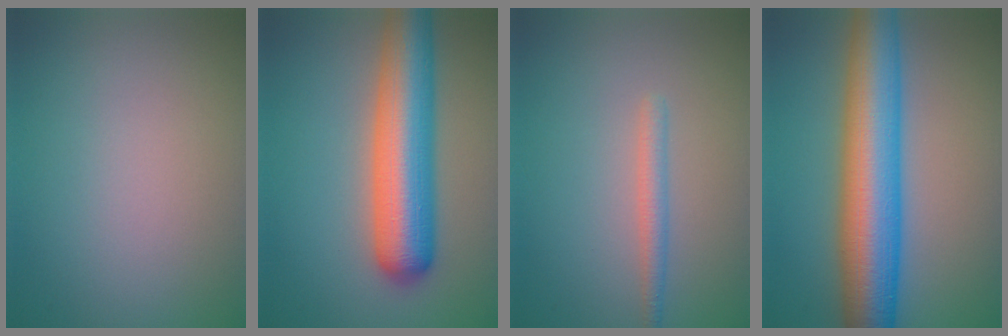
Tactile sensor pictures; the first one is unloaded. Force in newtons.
{"total": 8.7, "press": 8.7, "slide": 0.2}
{"total": 1.6, "press": 1.6, "slide": 0.1}
{"total": 10.2, "press": 10.2, "slide": 0.1}